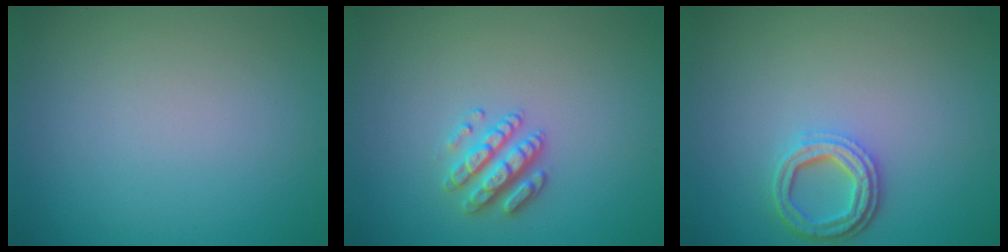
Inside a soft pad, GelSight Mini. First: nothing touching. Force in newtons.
{"total": 2.6, "press": 2.6, "slide": 0.5}
{"total": 3.6, "press": 2.9, "slide": 2.1}